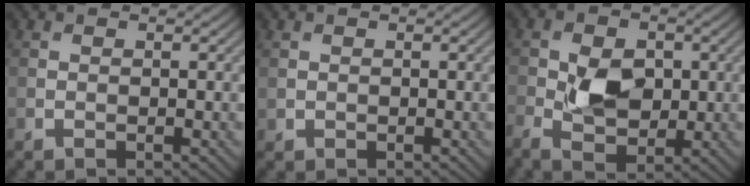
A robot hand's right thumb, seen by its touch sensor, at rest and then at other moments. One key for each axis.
{"total": 0.6, "fx": 0.2, "fy": 0.6, "fz": 0.1, "tx": -0.004, "ty": -0.004, "tz": 0.007}
{"total": 5.7, "fx": -0.5, "fy": 3.7, "fz": 4.3, "tx": -0.087, "ty": -0.004, "tz": -0.013}